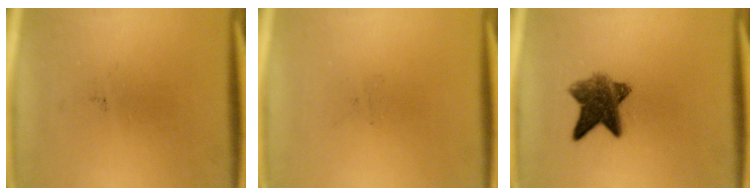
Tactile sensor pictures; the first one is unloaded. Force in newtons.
{"total": 0.0}
{"total": 7.9}